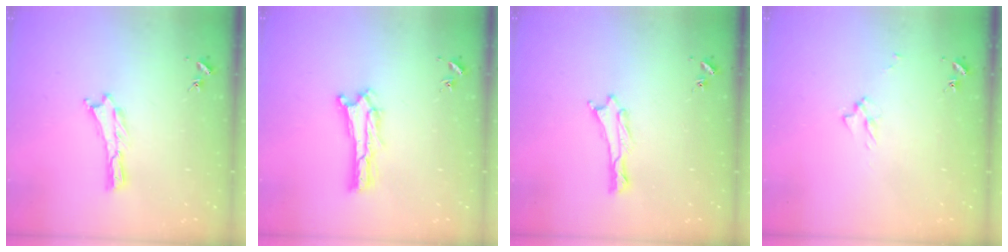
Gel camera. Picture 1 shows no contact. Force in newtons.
{"total": 0.7, "press": 0.6, "slide": 0.2}
{"total": 0.0}
{"total": 2.5, "press": 2.5, "slide": 0.4}